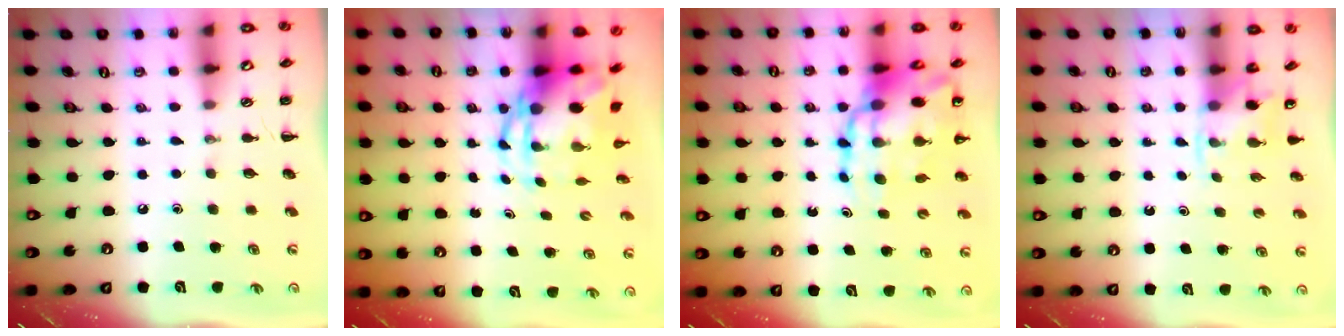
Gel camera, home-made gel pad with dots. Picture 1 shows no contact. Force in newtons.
{"total": 6.7, "press": 6.4, "slide": 1.9}
{"total": 14.9, "press": 14.3, "slide": 4.1}
{"total": 2.6, "press": 2.5, "slide": 0.9}